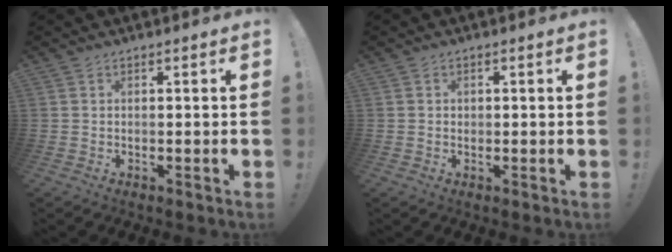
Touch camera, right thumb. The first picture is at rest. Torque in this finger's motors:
{"motor_torque": [0.01, -0.14, -0.07, 0.20, 0.00]}